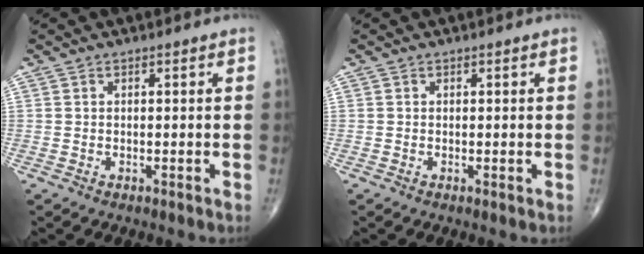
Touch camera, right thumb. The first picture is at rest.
{"total": 0.0}